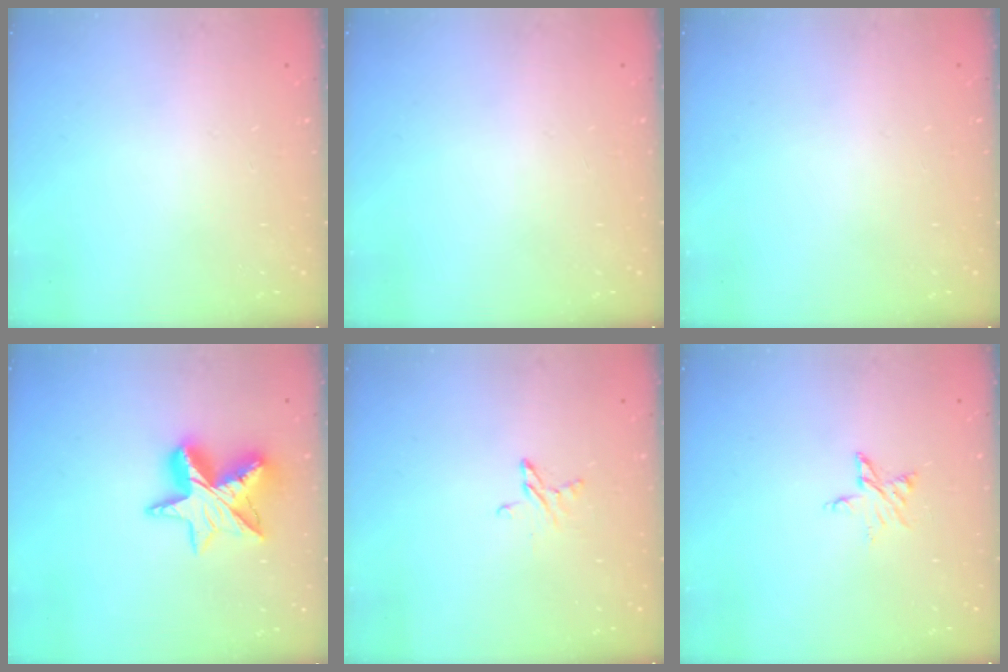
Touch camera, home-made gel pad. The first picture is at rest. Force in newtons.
{"total": 0.0}
{"total": 0.0}
{"total": 12.9, "press": 12.9, "slide": 1.1}
{"total": 3.9, "press": 3.9, "slide": 0.4}
{"total": 6.4, "press": 6.4, "slide": 0.5}